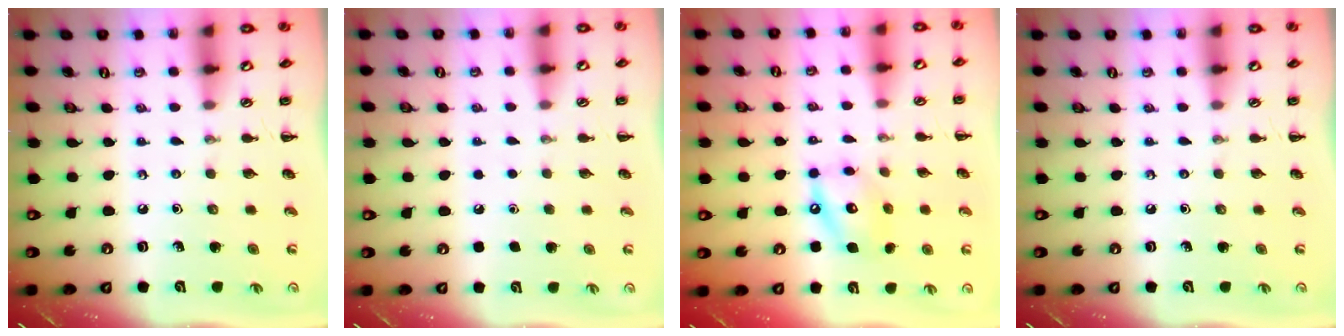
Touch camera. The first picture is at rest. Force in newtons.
{"total": 1.6, "press": 1.6, "slide": 0.1}
{"total": 11.5, "press": 11.3, "slide": 2.0}
{"total": 0.0}